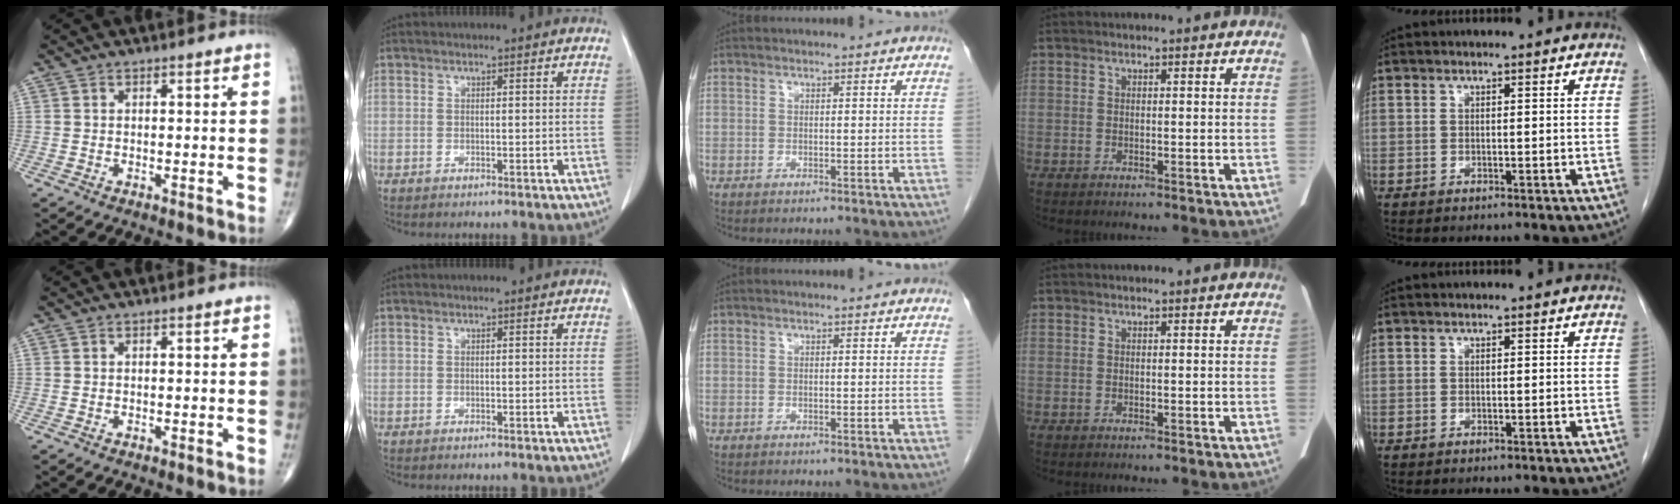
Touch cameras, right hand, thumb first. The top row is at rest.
{}